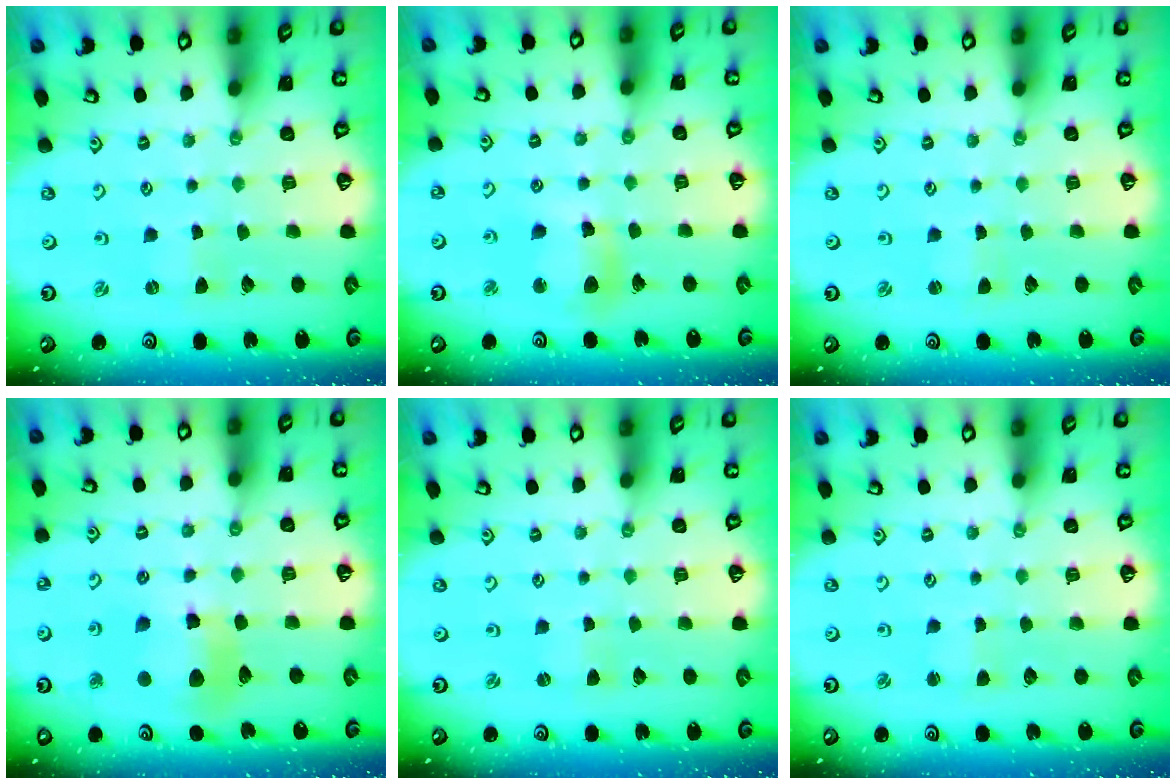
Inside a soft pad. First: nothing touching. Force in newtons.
{"total": 11.1, "press": 11.0, "slide": 1.5}
{"total": 0.7, "press": 0.7, "slide": 0.2}
{"total": 10.2, "press": 10.2, "slide": 1.2}
{"total": 1.2, "press": 1.2, "slide": 0.4}
{"total": 2.3, "press": 2.3, "slide": 0.3}